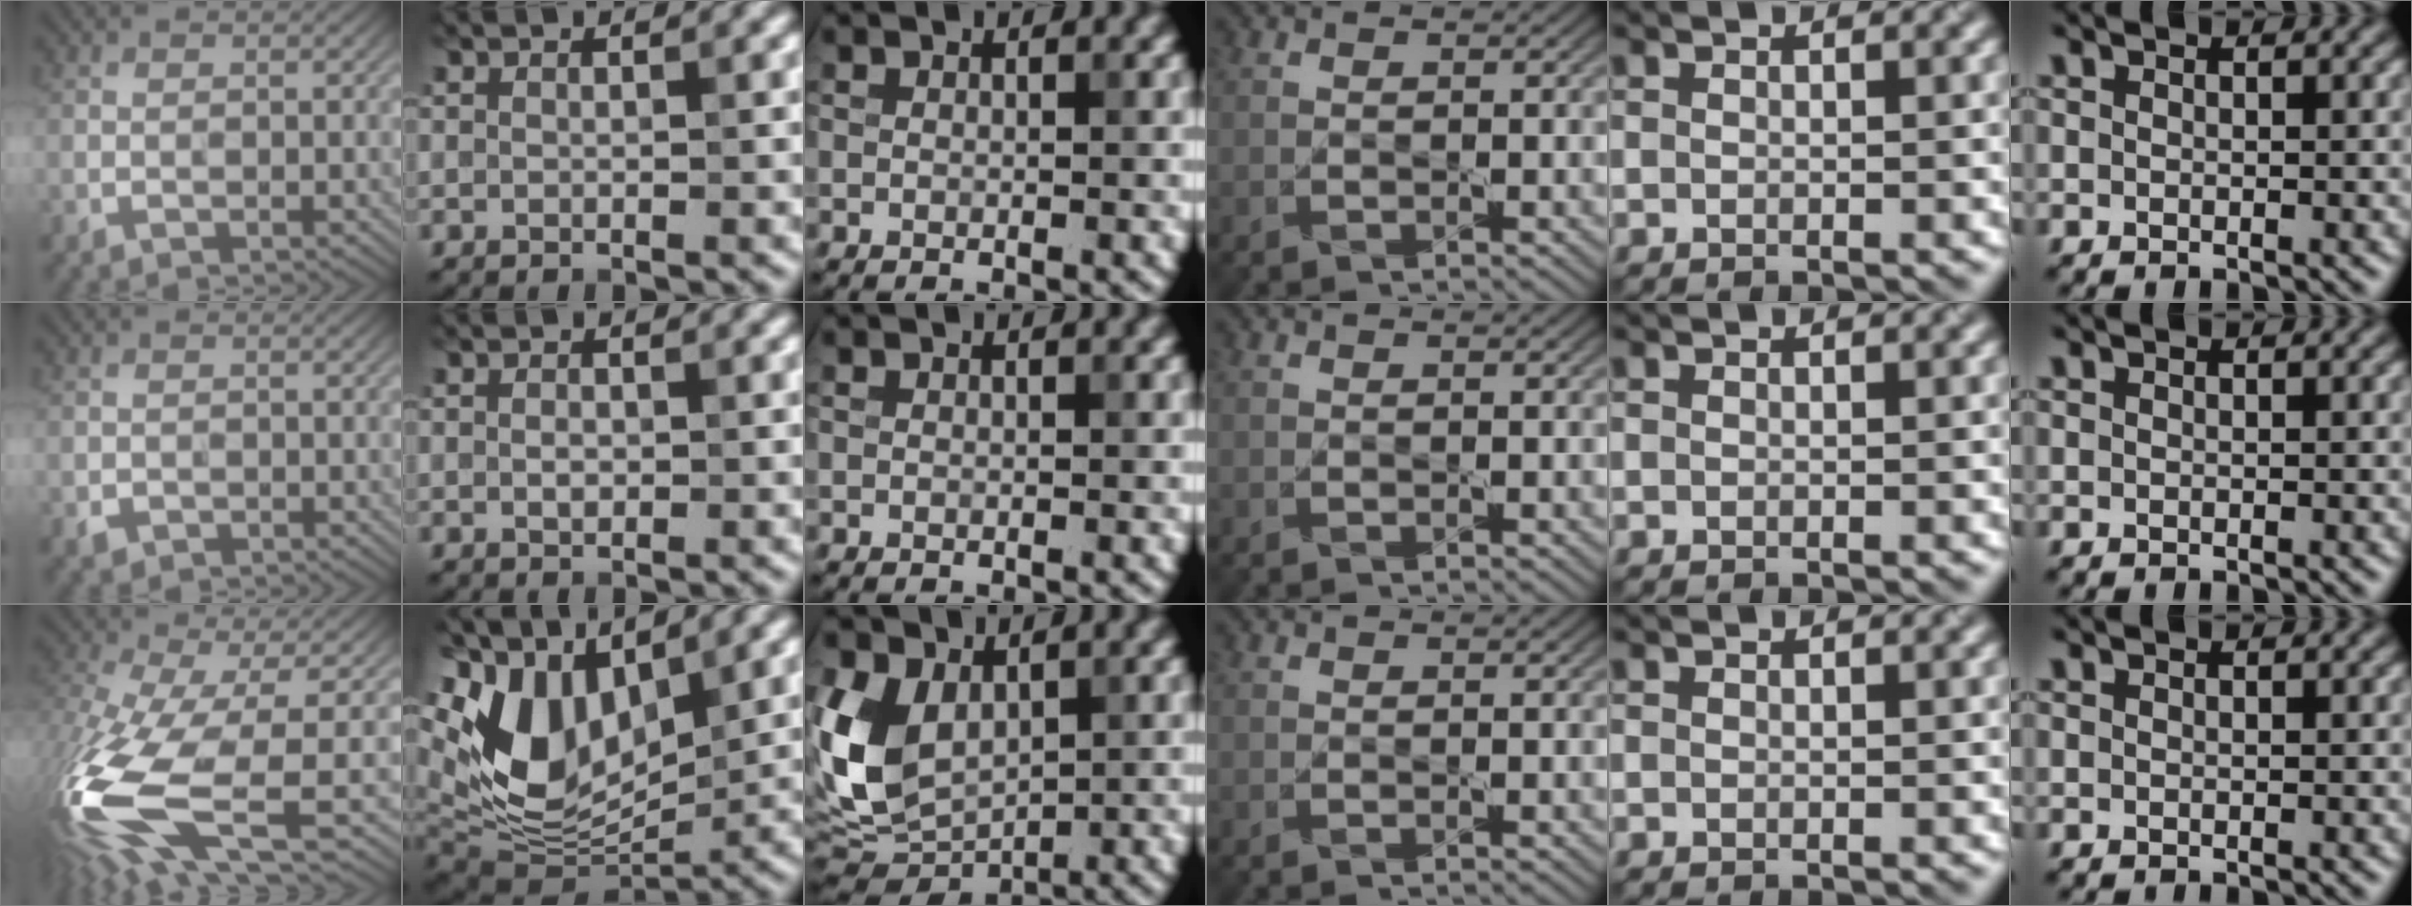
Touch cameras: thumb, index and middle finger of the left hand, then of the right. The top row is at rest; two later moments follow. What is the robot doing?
{"motion": "lift_and_place", "object": "knife"}